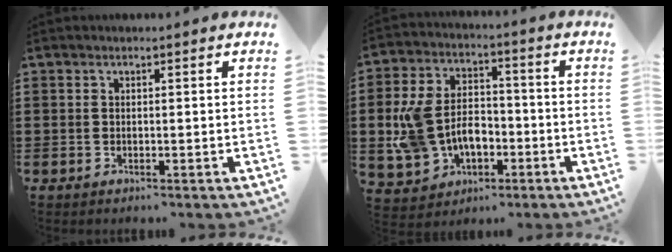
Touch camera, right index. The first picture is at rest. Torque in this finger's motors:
{"motor_torque": [1.32, -0.81, 0.49, 0.21]}